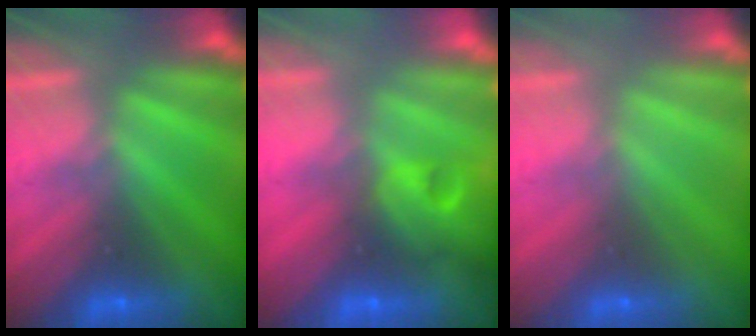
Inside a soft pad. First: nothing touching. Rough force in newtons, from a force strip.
{"total": 10.2}
{"total": 3.4}